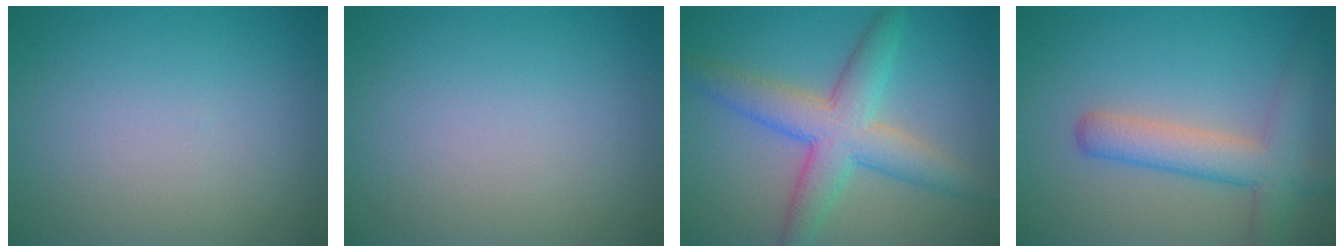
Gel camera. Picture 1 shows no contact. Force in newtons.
{"total": 0.0}
{"total": 6.4, "press": 6.3, "slide": 0.0}
{"total": 3.8, "press": 3.8, "slide": 0.4}